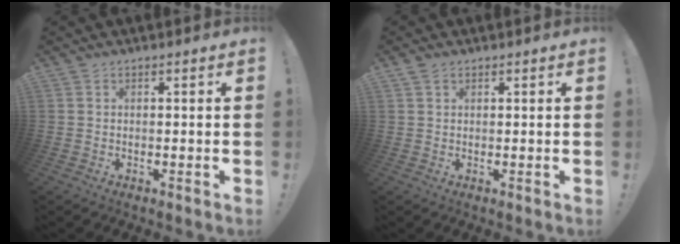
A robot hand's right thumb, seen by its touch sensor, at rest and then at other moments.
{"total": 1.7, "force": [1.2, 1.0, 0.8], "torque": [-0.016, 0.001, 0.023]}